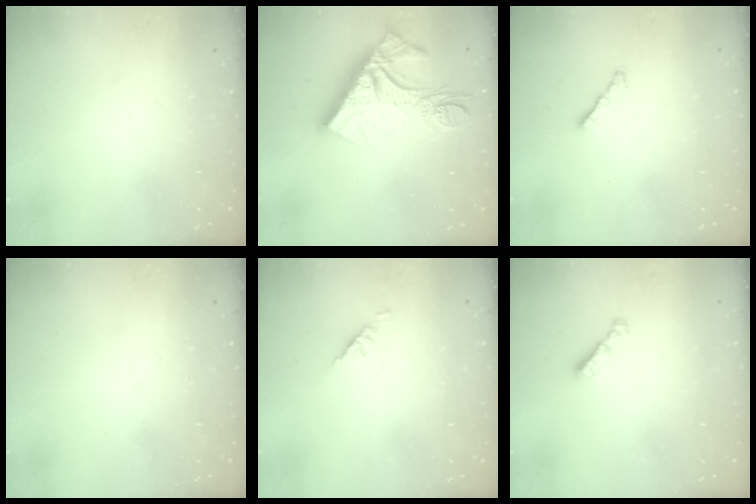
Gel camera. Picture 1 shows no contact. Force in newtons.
{"total": 14.2, "press": 14.1, "slide": 1.5}
{"total": 2.3, "press": 2.2, "slide": 0.7}
{"total": 0.0}
{"total": 1.9, "press": 1.8, "slide": 0.5}
{"total": 2.2, "press": 2.1, "slide": 0.6}